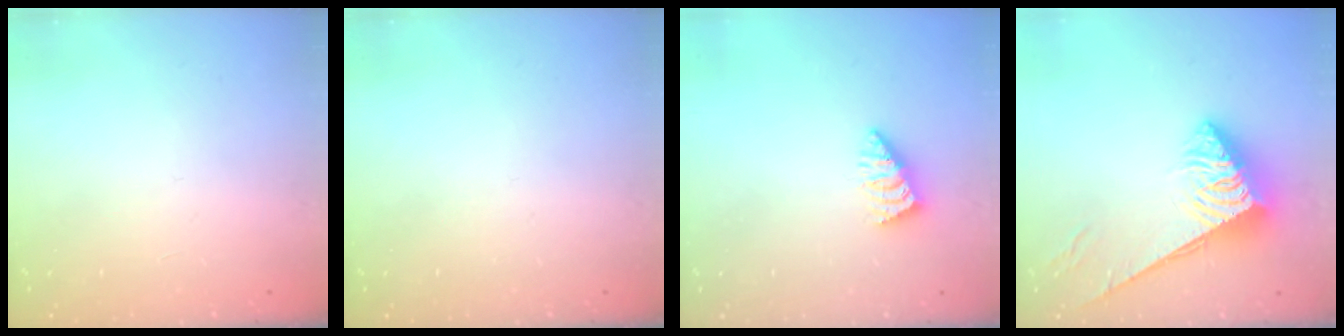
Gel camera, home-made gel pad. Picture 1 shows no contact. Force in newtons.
{"total": 0.0}
{"total": 2.4, "press": 2.3, "slide": 0.5}
{"total": 5.2, "press": 5.2, "slide": 0.6}